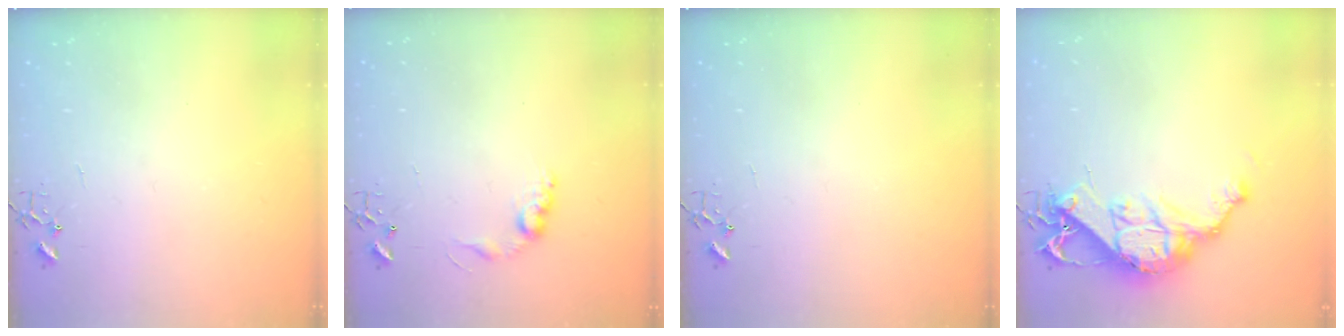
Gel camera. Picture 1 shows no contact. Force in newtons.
{"total": 8.6, "press": 8.6, "slide": 0.4}
{"total": 0.0}
{"total": 14.9, "press": 14.8, "slide": 1.0}